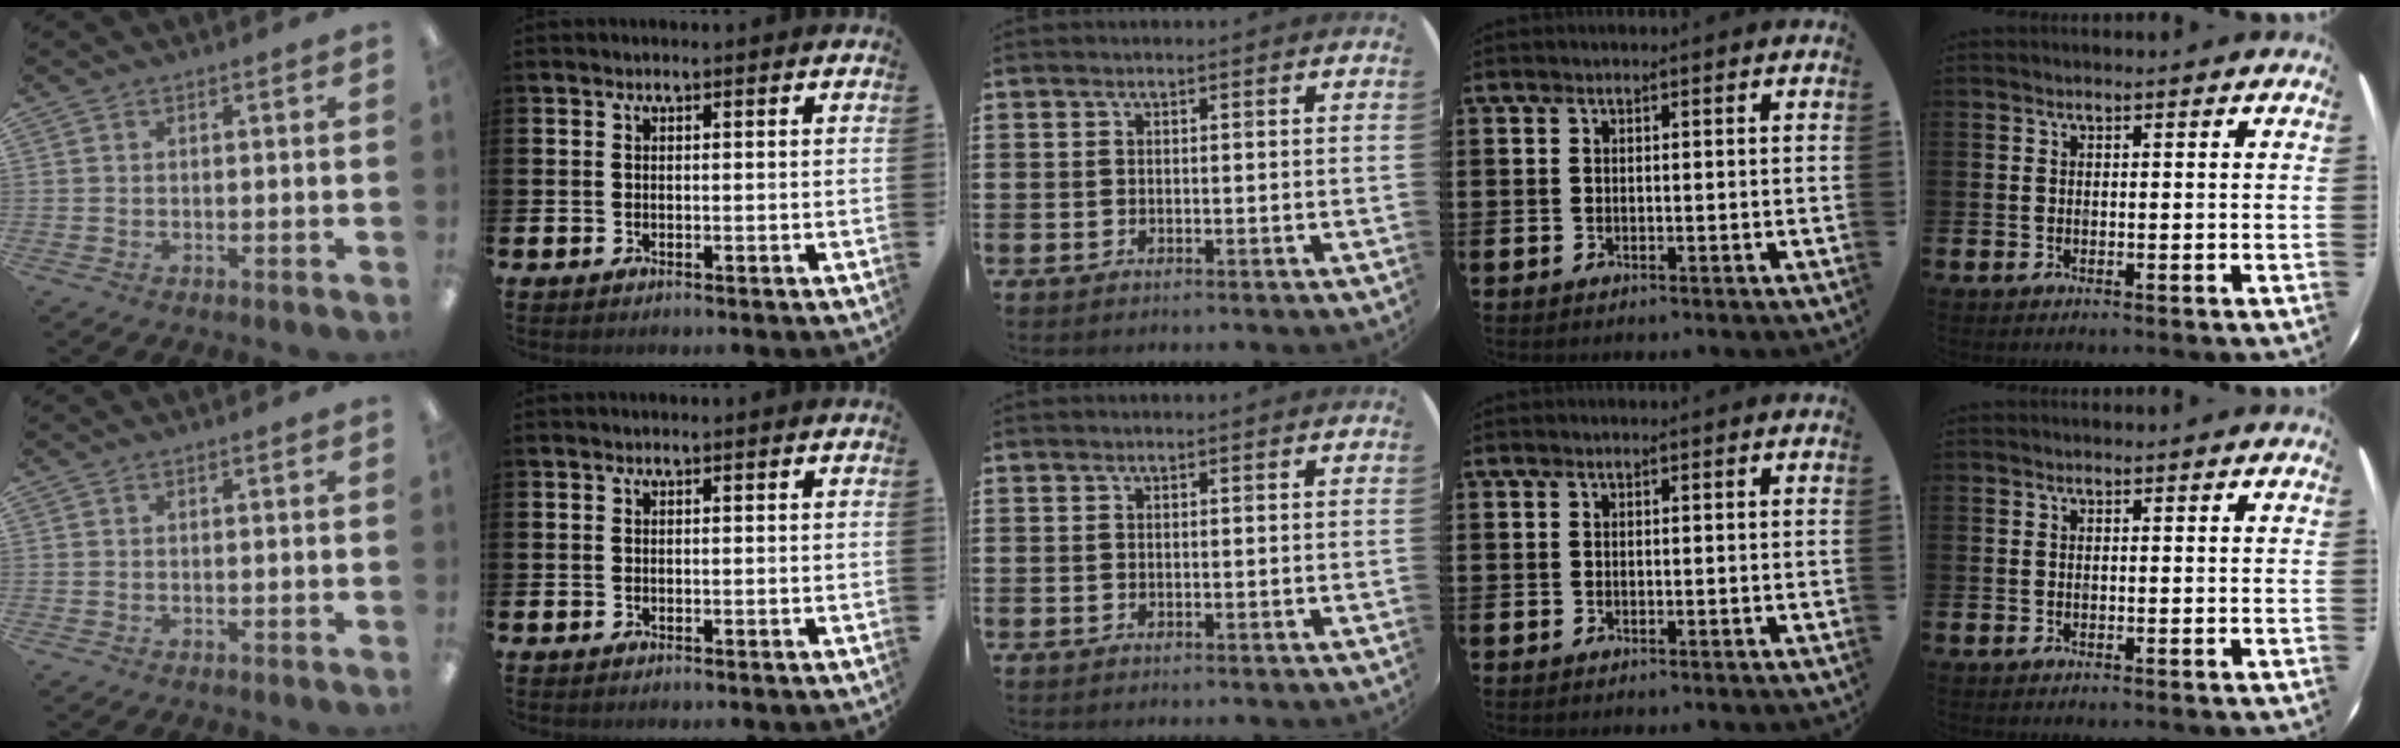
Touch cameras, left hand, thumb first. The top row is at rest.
{}